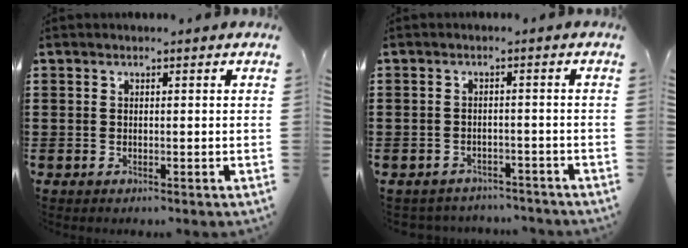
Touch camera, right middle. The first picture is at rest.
{"total": 2.3, "force": [-2.2, 0.4, -0.2], "torque": [-0.004, -0.001, -0.049]}